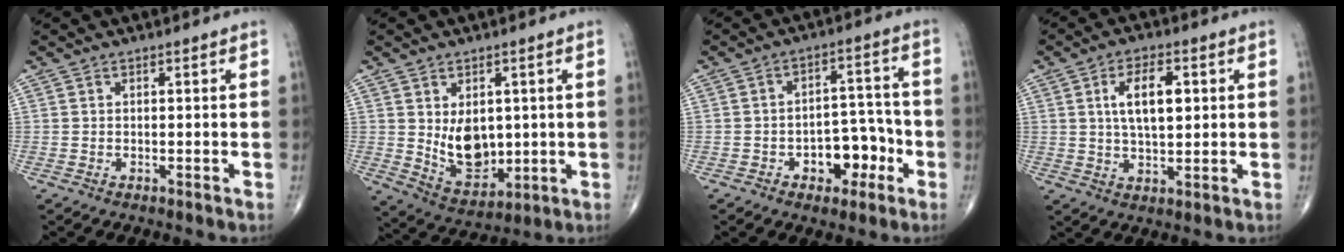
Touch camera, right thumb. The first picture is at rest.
{"total": 9.5, "force": [0.8, 6.4, 7.0], "torque": [-0.080, -0.022, 0.036]}
{"total": 8.8, "force": [-3.5, 5.6, 5.8], "torque": [-0.044, 0.044, -0.049]}
{"total": 8.6, "force": [1.9, 4.1, 7.3], "torque": [-0.117, -0.001, 0.034]}